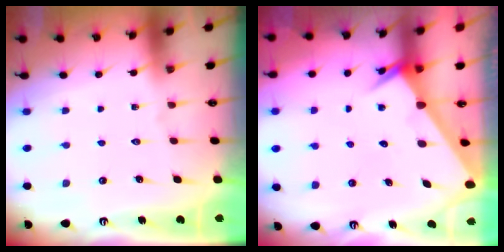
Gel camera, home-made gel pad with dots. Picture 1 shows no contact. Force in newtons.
{"total": 2.5, "press": 2.5, "slide": 0.1}